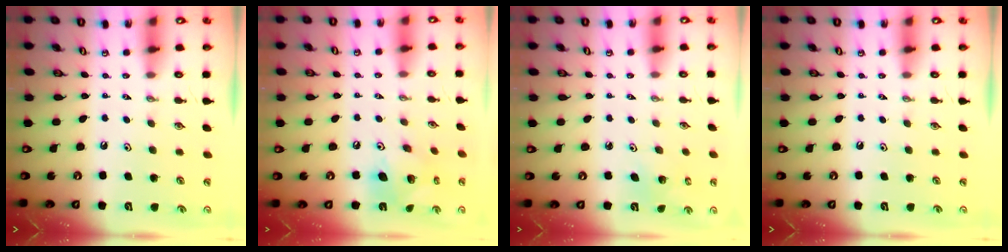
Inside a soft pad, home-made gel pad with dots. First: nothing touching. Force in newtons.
{"total": 12.2, "press": 12.1, "slide": 1.3}
{"total": 2.7, "press": 2.7, "slide": 0.2}
{"total": 0.0}